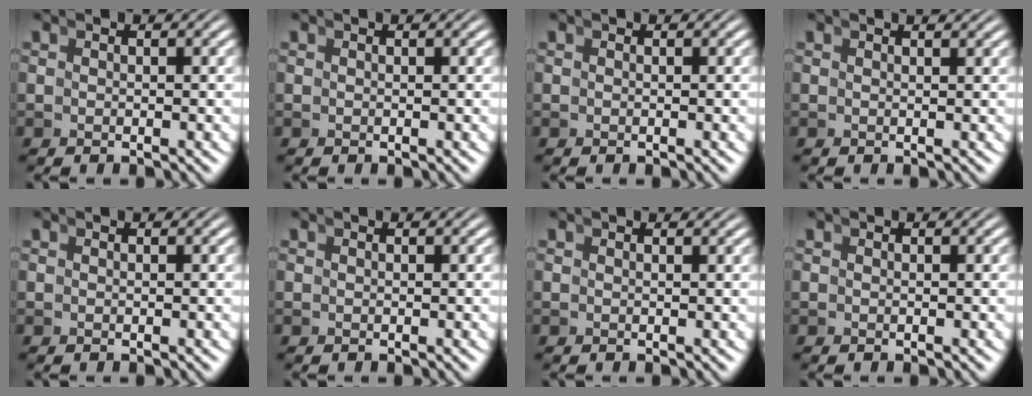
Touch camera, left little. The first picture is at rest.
{"total": 0.0}
{"total": 0.0}
{"total": 0.8, "force": [0.8, -0.2, 0.1], "torque": [0.003, 0.000, 0.011]}
{"total": 0.0}
{"total": 0.0}
{"total": 0.5, "force": [0.5, 0.1, 0.0], "torque": [0.000, 0.000, 0.008]}
{"total": 0.0}